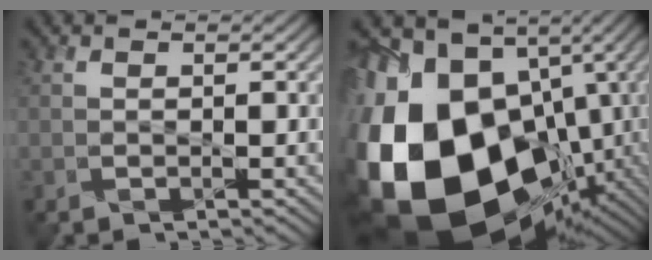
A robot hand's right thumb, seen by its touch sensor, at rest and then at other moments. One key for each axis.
{"total": 23.4, "fx": -6.0, "fy": 16.3, "fz": 15.6, "tx": -0.384, "ty": -0.058, "tz": -0.075}